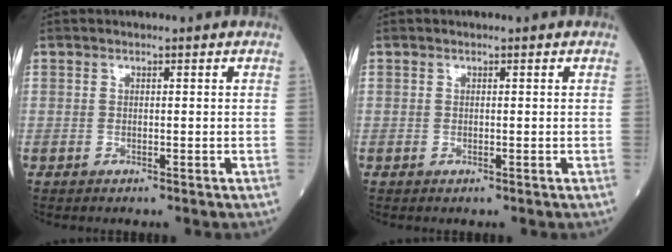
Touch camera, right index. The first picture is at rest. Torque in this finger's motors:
{"motor_torque": [0.00, 0.00, 0.00, -0.01]}